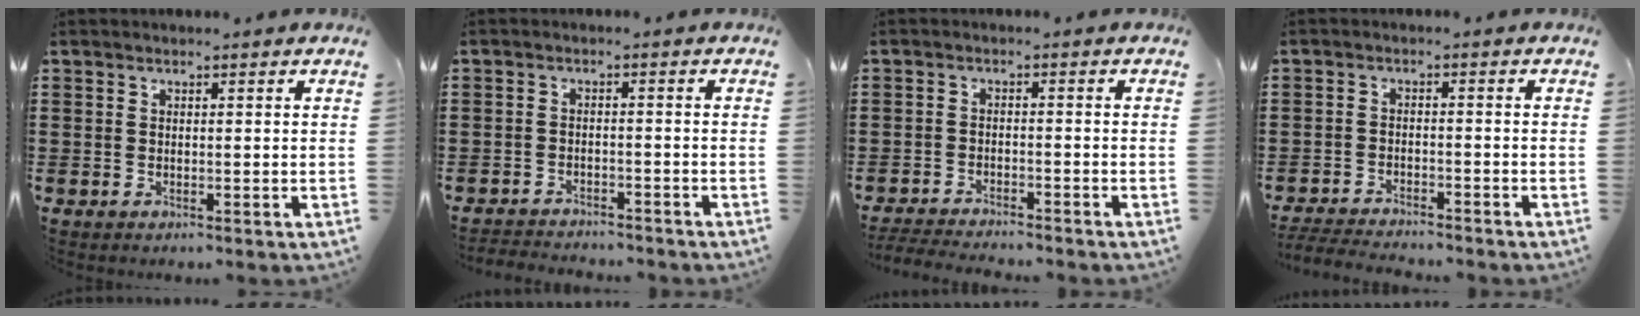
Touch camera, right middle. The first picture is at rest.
{"total": 2.6, "force": [-2.6, 0.4, -0.2], "torque": [-0.004, 0.000, -0.058]}
{"total": 3.2, "force": [-3.2, 0.3, 0.3], "torque": [-0.014, -0.002, -0.071]}
{"total": 3.5, "force": [-3.4, 0.4, 0.3], "torque": [-0.014, 0.000, -0.076]}